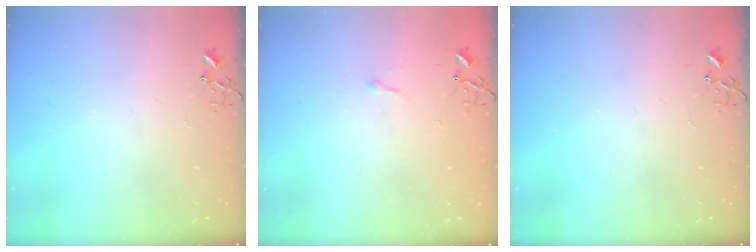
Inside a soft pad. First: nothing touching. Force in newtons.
{"total": 3.1, "press": 3.1, "slide": 0.5}
{"total": 0.0}